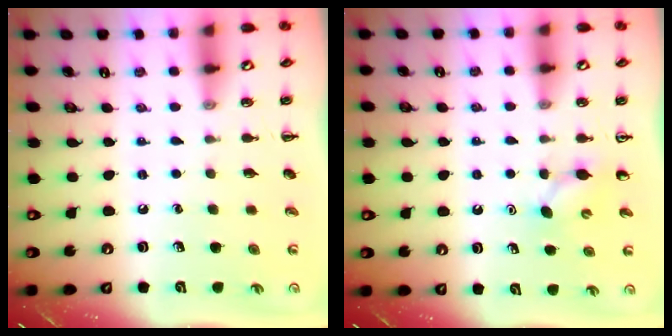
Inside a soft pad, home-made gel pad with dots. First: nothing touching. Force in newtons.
{"total": 3.7, "press": 3.5, "slide": 1.3}